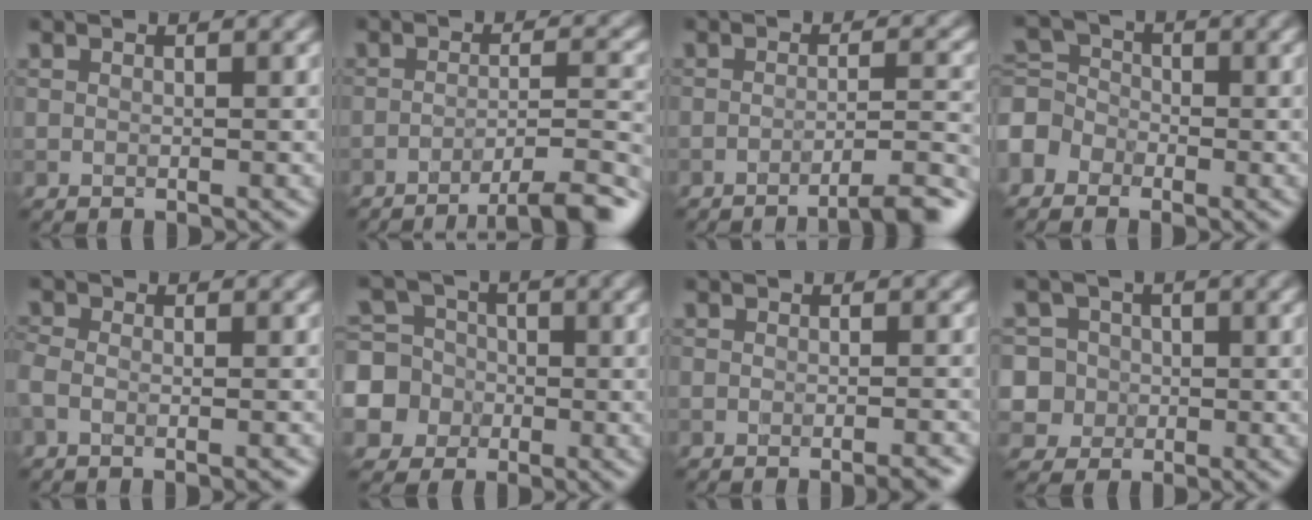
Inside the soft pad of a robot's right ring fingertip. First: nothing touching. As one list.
[{"total": 7.7, "force": [-5.5, 1.5, 5.1], "torque": [-0.065, 0.005, -0.075]}, {"total": 5.7, "force": [-3.8, 1.0, 4.1], "torque": [-0.050, 0.009, -0.056]}, {"total": 3.6, "force": [-2.1, 2.6, 1.1], "torque": [-0.026, 0.008, -0.052]}, {"total": 2.9, "force": [-1.6, 1.2, 2.1], "torque": [-0.026, -0.001, -0.028]}, {"total": 9.1, "force": [-2.7, 8.4, 2.1], "torque": [-0.064, -0.008, -0.076]}, {"total": 2.8, "force": [-1.8, 0.8, 2.0], "torque": [-0.012, 0.009, -0.025]}, {"total": 7.2, "force": [-0.5, 6.9, 1.9], "torque": [-0.036, 0.023, -0.031]}]